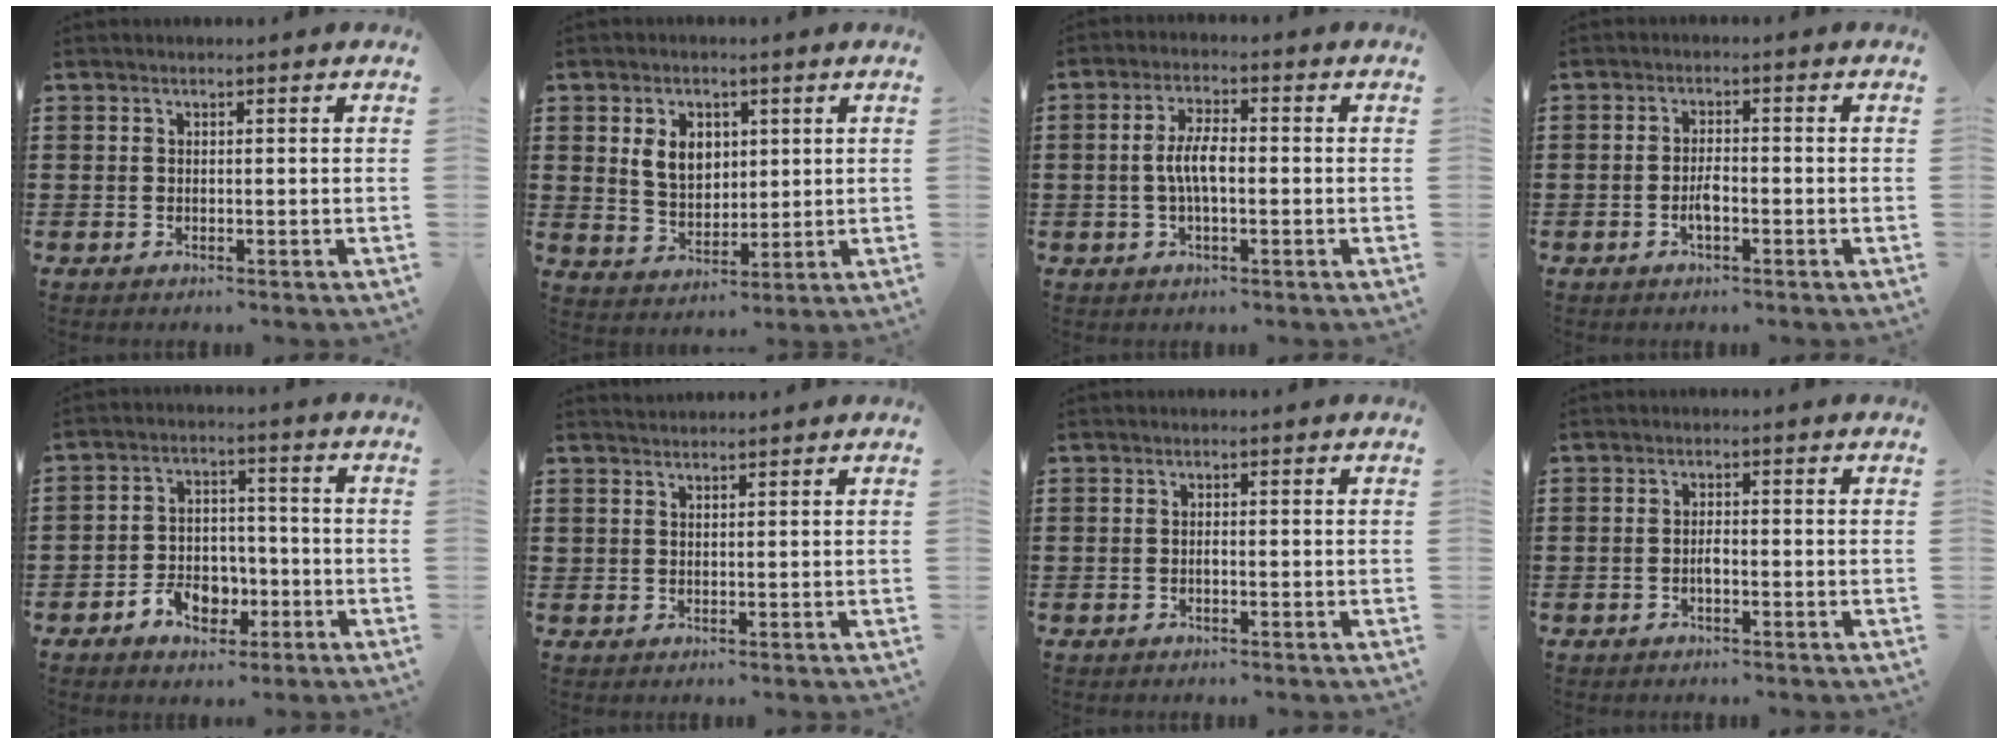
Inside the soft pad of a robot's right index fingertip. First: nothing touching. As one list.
[{"total": 5.8, "force": [1.5, 4.3, 3.6], "torque": [-0.086, 0.007, 0.022]}, {"total": 5.2, "force": [-0.5, 1.8, 4.9], "torque": [-0.101, 0.001, -0.015]}, {"total": 2.7, "force": [-1.0, 0.9, 2.3], "torque": [-0.050, 0.002, -0.021]}, {"total": 6.2, "force": [-2.8, 4.5, 3.2], "torque": [-0.054, 0.012, -0.052]}, {"total": 1.5, "force": [1.4, 0.4, -0.3], "torque": [0.001, 0.001, 0.029]}, {"total": 0.6, "force": [-0.2, 0.2, 0.5], "torque": [-0.012, -0.003, -0.003]}, {"total": 1.4, "force": [-0.5, 0.4, 1.2], "torque": [-0.024, -0.001, -0.008]}]